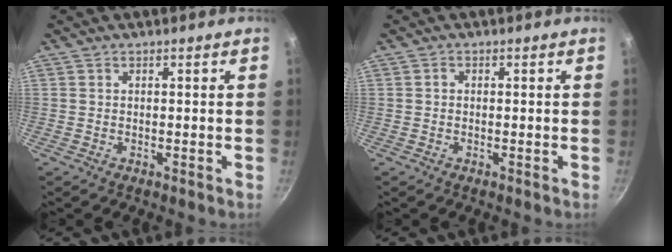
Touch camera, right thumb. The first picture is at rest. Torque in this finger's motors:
{"motor_torque": [0.17, 0.03, 0.30, -0.15, -0.02]}